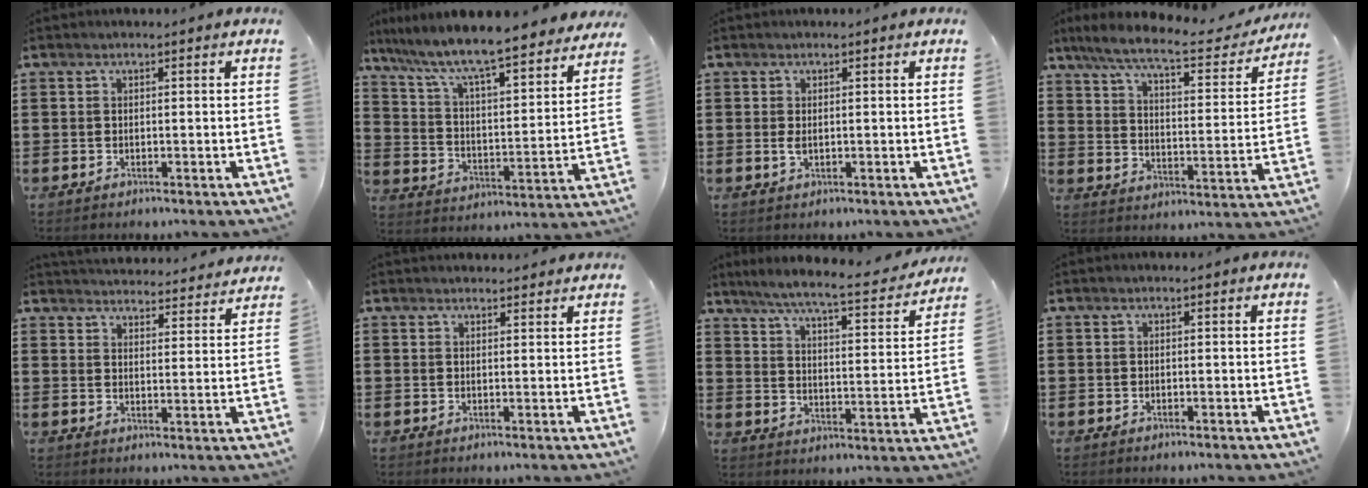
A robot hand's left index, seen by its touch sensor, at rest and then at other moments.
{"total": 7.7, "force": [6.9, 0.2, 3.4], "torque": [-0.099, -0.057, 0.111]}
{"total": 1.4, "force": [0.1, 0.5, 1.3], "torque": [-0.034, -0.001, -0.001]}
{"total": 8.4, "force": [6.9, 0.7, 4.8], "torque": [-0.120, -0.036, 0.114]}
{"total": 4.2, "force": [4.2, 0.0, 0.0], "torque": [-0.010, -0.033, 0.071]}
{"total": 1.7, "force": [1.7, 0.4, 0.1], "torque": [-0.005, 0.003, 0.034]}
{"total": 6.7, "force": [5.8, -0.3, 3.3], "torque": [-0.089, -0.040, 0.093]}
{"total": 0.0}